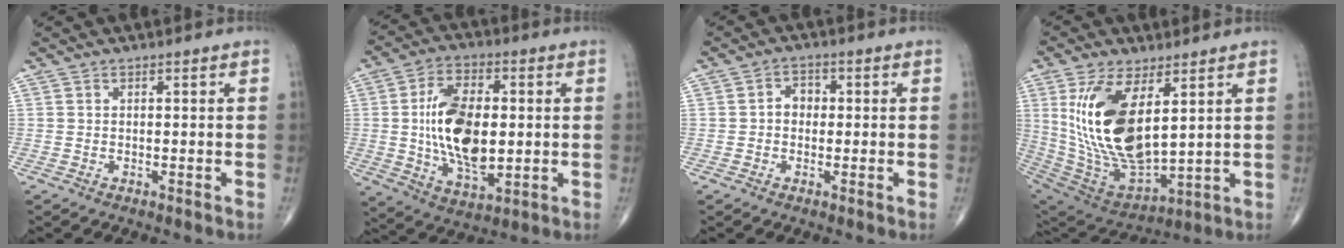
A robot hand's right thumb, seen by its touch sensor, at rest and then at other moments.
{"total": 16.6, "force": [0.4, 8.9, 14.1], "torque": [-0.241, -0.007, 0.012]}
{"total": 3.2, "force": [-0.1, 2.6, 1.8], "torque": [-0.014, 0.014, -0.009]}
{"total": 20.3, "force": [5.5, 9.4, 17.1], "torque": [-0.333, -0.032, 0.123]}